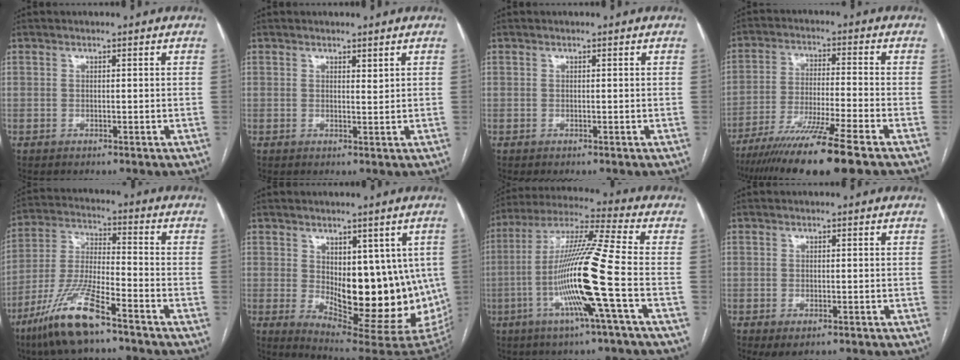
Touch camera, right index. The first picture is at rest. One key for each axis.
{"total": 0.9, "fx": 0.7, "fy": 0.2, "fz": 0.5, "tx": -0.010, "ty": -0.007, "tz": 0.012}
{"total": 0.0}
{"total": 15.0, "fx": -10.9, "fy": -1.1, "fz": 10.3, "tx": -0.185, "ty": -0.046, "tz": -0.182}
{"total": 13.2, "fx": -8.6, "fy": 1.8, "fz": 9.9, "tx": -0.214, "ty": -0.028, "tz": -0.166}
{"total": 16.9, "fx": -0.2, "fy": 7.0, "fz": 15.4, "tx": -0.193, "ty": -0.015, "tz": 0.022}
{"total": 16.5, "fx": -4.5, "fy": -1.7, "fz": 15.8, "tx": -0.309, "ty": -0.010, "tz": -0.096}
{"total": 2.6, "fx": -1.3, "fy": 1.1, "fz": 1.9, "tx": -0.027, "ty": -0.004, "tz": -0.013}